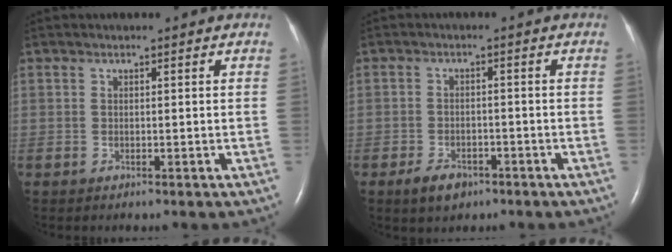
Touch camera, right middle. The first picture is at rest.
{"total": 4.0, "force": [-2.6, 2.2, 2.0], "torque": [-0.043, -0.001, -0.036]}